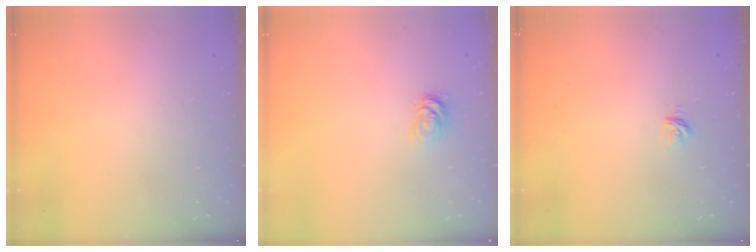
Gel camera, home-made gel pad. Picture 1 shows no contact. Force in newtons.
{"total": 2.5, "press": 2.5, "slide": 0.4}
{"total": 3.2, "press": 3.2, "slide": 0.2}